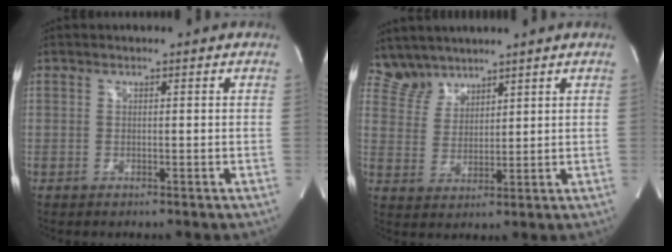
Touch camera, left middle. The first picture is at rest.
{"total": 4.8, "force": [4.5, 1.8, -0.3], "torque": [0.003, 0.009, 0.104]}